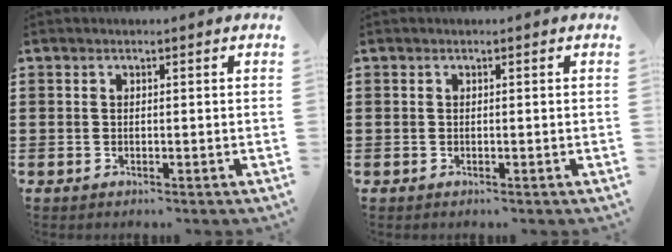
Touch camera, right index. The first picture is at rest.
{"total": 0.0}